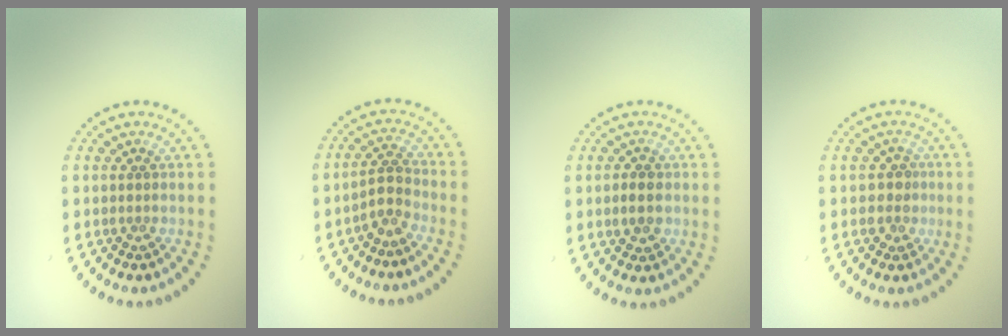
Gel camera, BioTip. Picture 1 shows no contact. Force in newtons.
{"total": 1.7, "press": 1.4, "slide": 1.1}
{"total": 2.2, "press": 2.2, "slide": 0.2}
{"total": 1.7, "press": 1.5, "slide": 0.7}